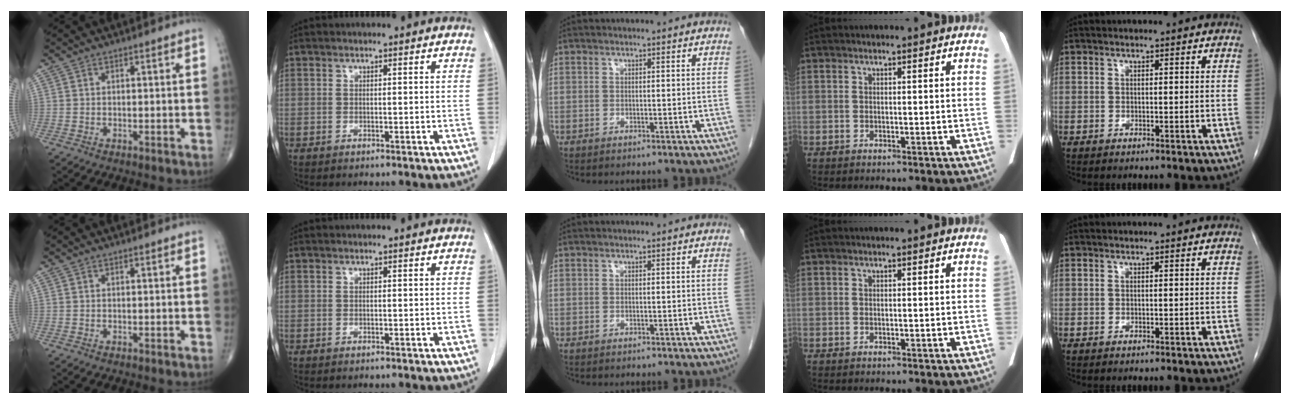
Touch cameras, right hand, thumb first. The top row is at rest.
{}